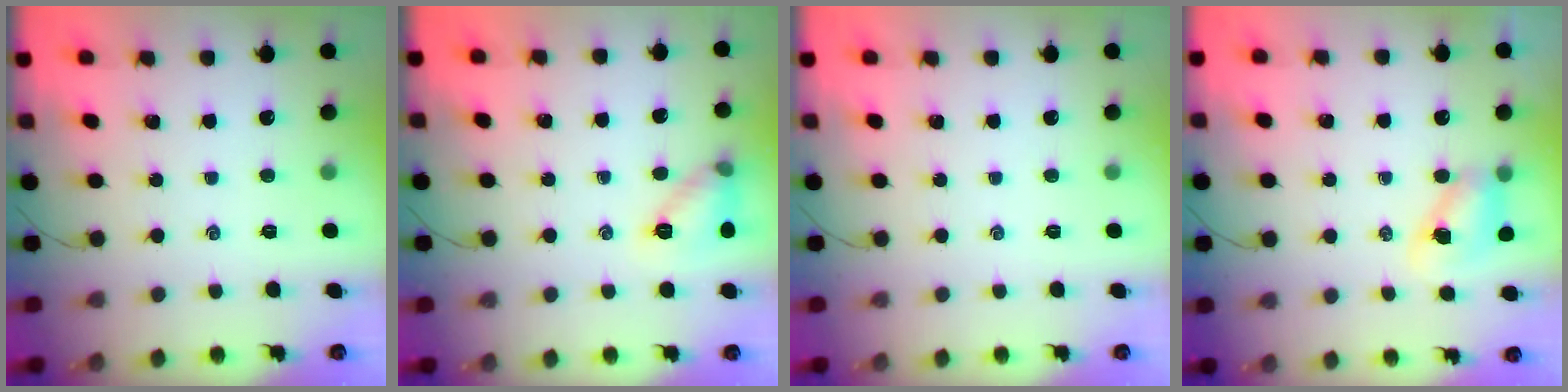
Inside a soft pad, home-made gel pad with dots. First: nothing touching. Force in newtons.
{"total": 9.4, "press": 9.3, "slide": 0.9}
{"total": 0.0}
{"total": 6.9, "press": 6.9, "slide": 0.8}